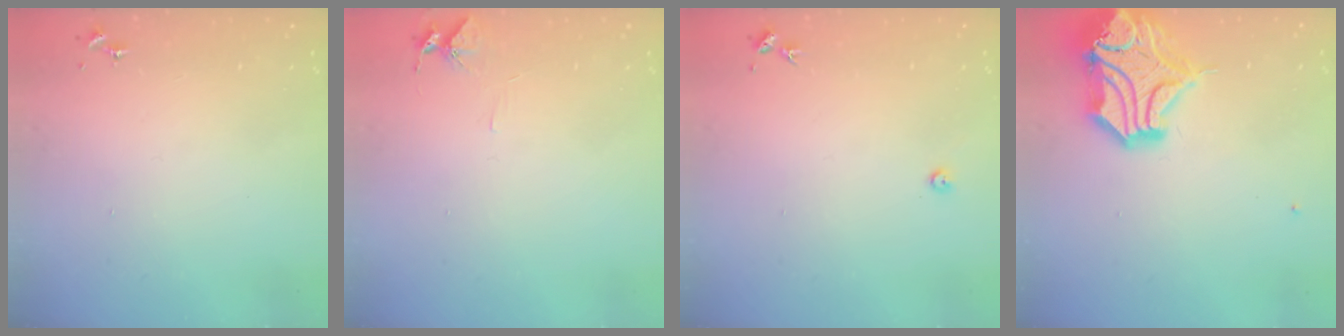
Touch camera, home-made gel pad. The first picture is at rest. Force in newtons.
{"total": 5.4, "press": 5.4, "slide": 0.6}
{"total": 2.2, "press": 2.2, "slide": 0.3}
{"total": 18.1, "press": 17.9, "slide": 2.5}